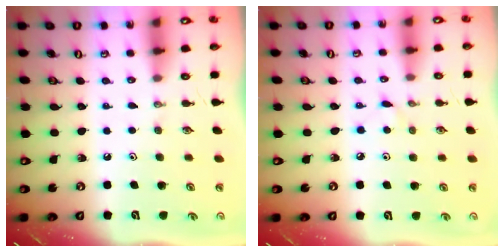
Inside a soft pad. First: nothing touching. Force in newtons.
{"total": 3.9, "press": 3.8, "slide": 0.5}